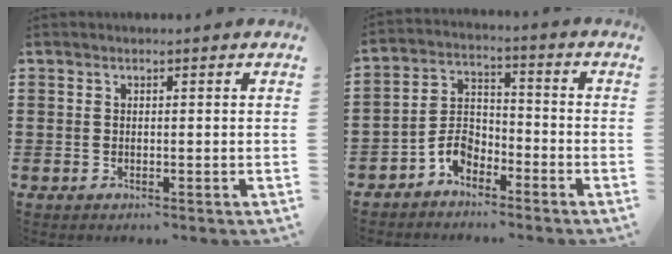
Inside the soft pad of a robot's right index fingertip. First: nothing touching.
{"total": 5.5, "force": [-3.7, 3.2, 2.5], "torque": [-0.068, 0.009, -0.077]}